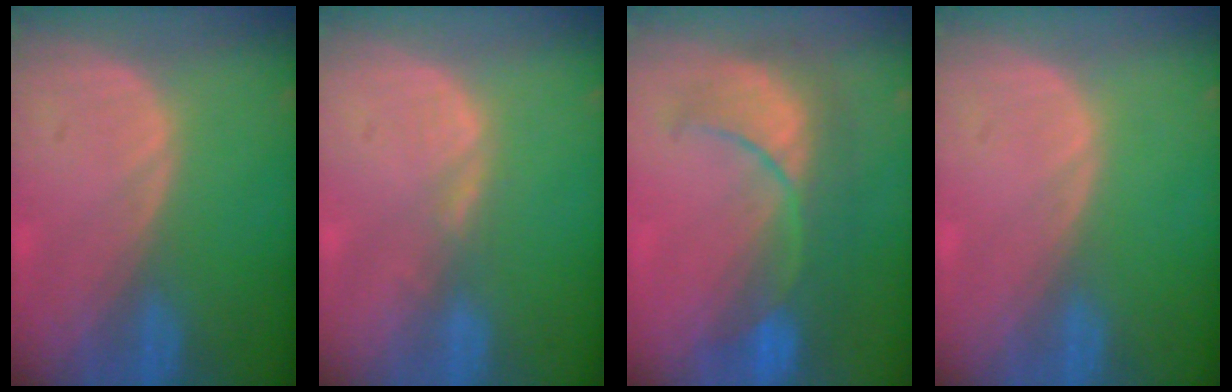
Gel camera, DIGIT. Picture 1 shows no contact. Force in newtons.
{"total": 1.3, "press": 1.3, "slide": 0.2}
{"total": 9.2, "press": 8.7, "slide": 2.8}
{"total": 0.0}